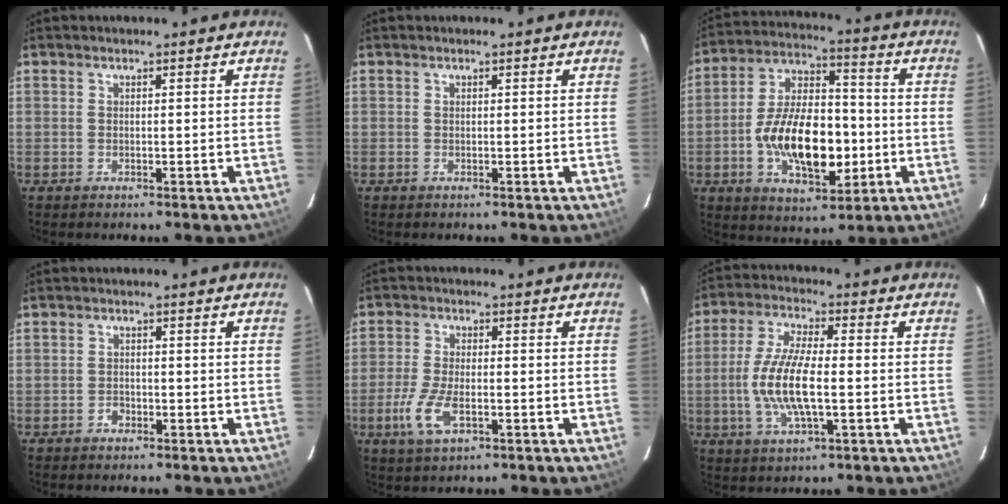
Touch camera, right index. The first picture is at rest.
{"total": 0.0}
{"total": 17.3, "force": [-3.6, 8.8, 14.4], "torque": [-0.271, 0.010, -0.053]}
{"total": 1.5, "force": [-1.0, 1.1, 0.2], "torque": [-0.004, 0.002, -0.017]}
{"total": 7.2, "force": [-2.8, 3.0, 5.9], "torque": [-0.137, -0.010, -0.054]}
{"total": 12.0, "force": [-1.8, 3.6, 11.3], "torque": [-0.236, -0.002, -0.039]}